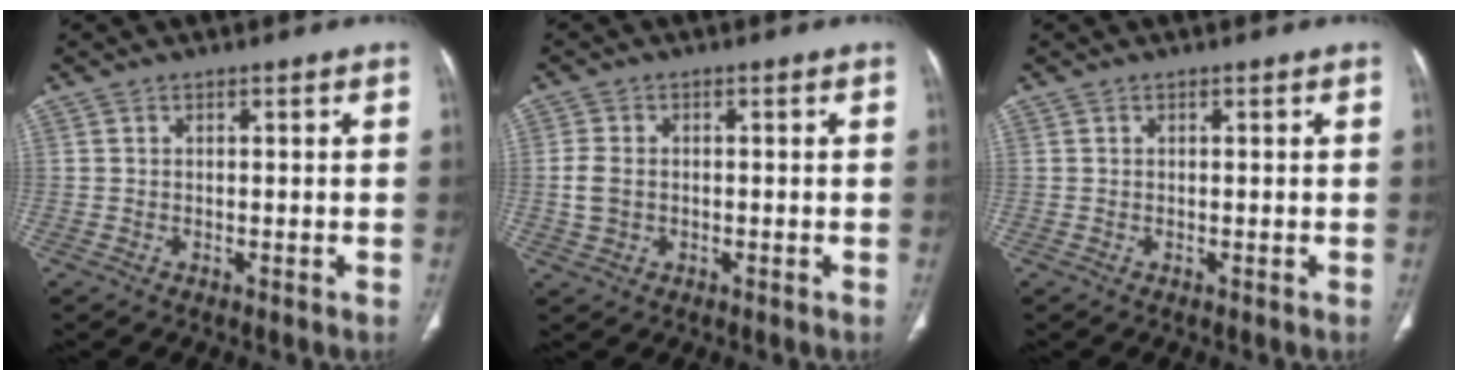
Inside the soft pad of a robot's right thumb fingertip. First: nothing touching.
{"total": 3.8, "force": [-0.3, 2.9, 2.4], "torque": [-0.056, 0.006, -0.005]}
{"total": 0.0}